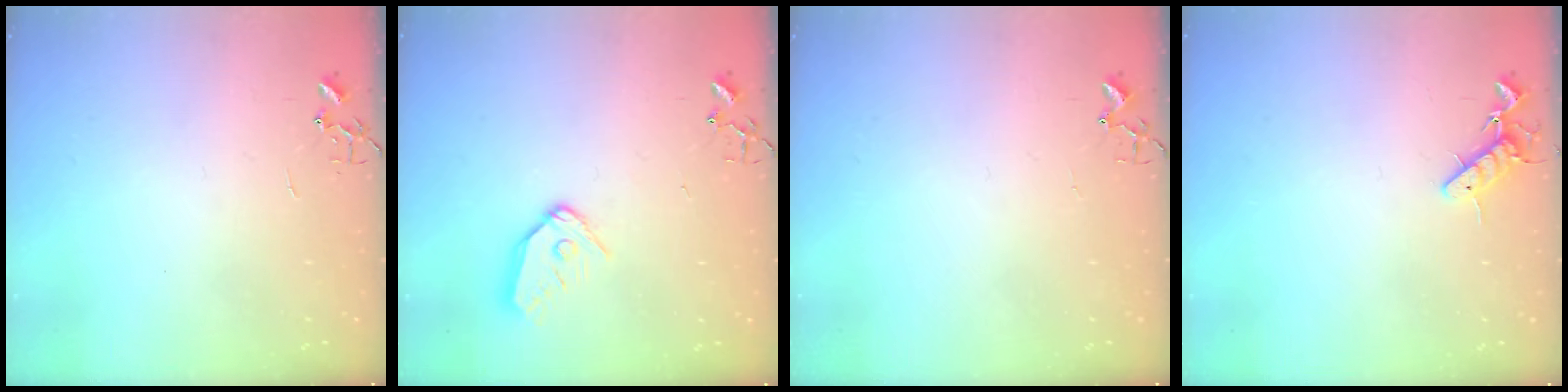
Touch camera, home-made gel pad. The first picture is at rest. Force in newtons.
{"total": 10.7, "press": 10.6, "slide": 1.1}
{"total": 3.3, "press": 3.3, "slide": 0.5}
{"total": 8.6, "press": 8.5, "slide": 1.3}